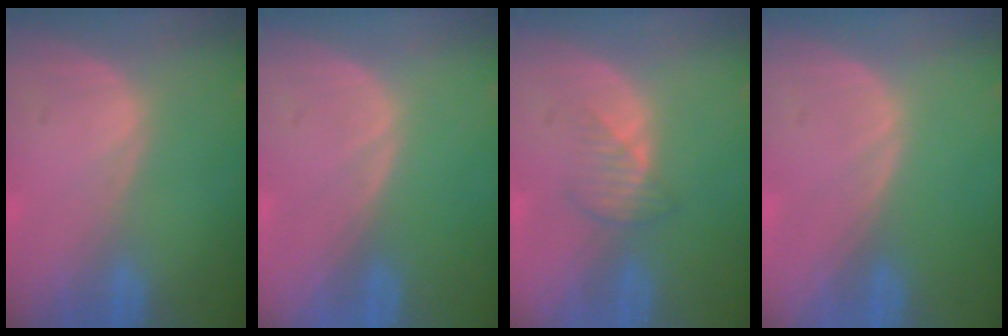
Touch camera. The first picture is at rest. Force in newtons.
{"total": 0.0}
{"total": 2.5, "press": 2.5, "slide": 0.3}
{"total": 0.0}